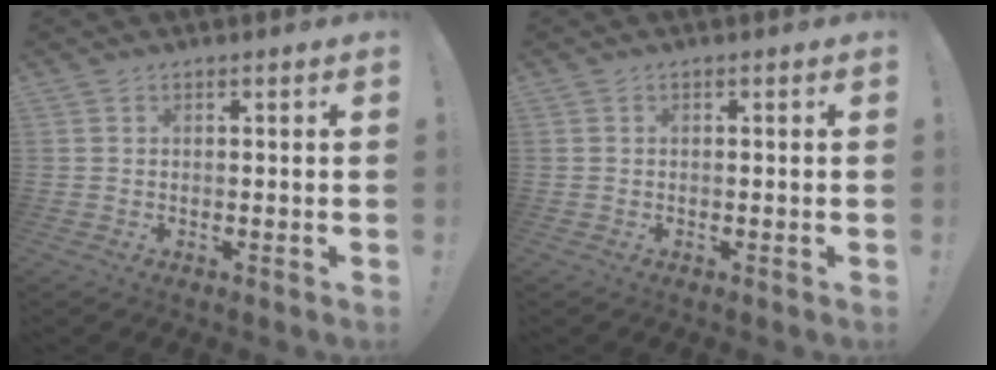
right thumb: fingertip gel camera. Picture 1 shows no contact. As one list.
[{"total": 0.0}]